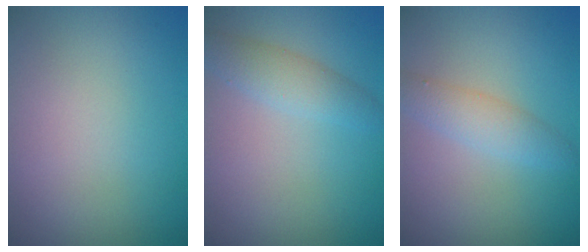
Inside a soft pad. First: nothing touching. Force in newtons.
{"total": 2.6, "press": 2.6, "slide": 0.1}
{"total": 2.4, "press": 2.4, "slide": 0.1}